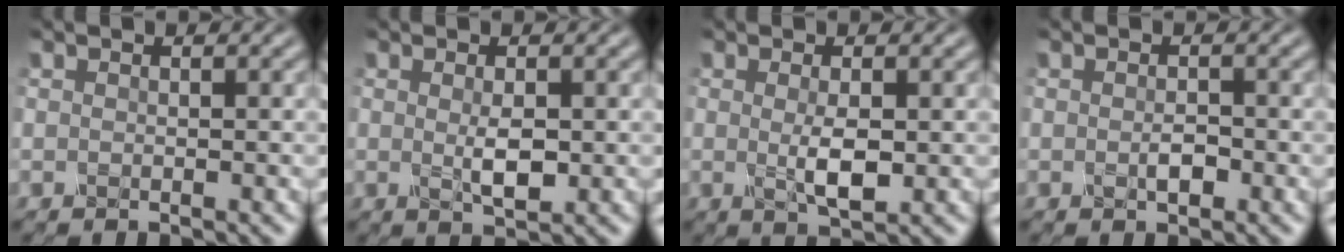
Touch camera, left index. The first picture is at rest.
{"total": 2.4, "force": [0.0, 0.8, 2.2], "torque": [-0.046, -0.005, 0.003]}
{"total": 2.8, "force": [0.0, 0.8, 2.7], "torque": [-0.053, -0.005, 0.002]}
{"total": 1.4, "force": [-0.4, 0.7, 1.2], "torque": [-0.022, 0.000, -0.007]}